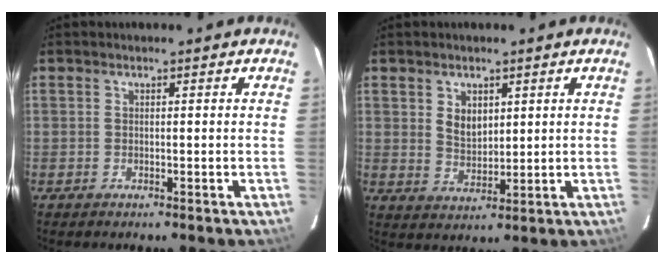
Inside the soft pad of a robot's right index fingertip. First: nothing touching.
{"total": 4.6, "force": [1.8, 3.2, 2.9], "torque": [-0.047, 0.001, 0.037]}